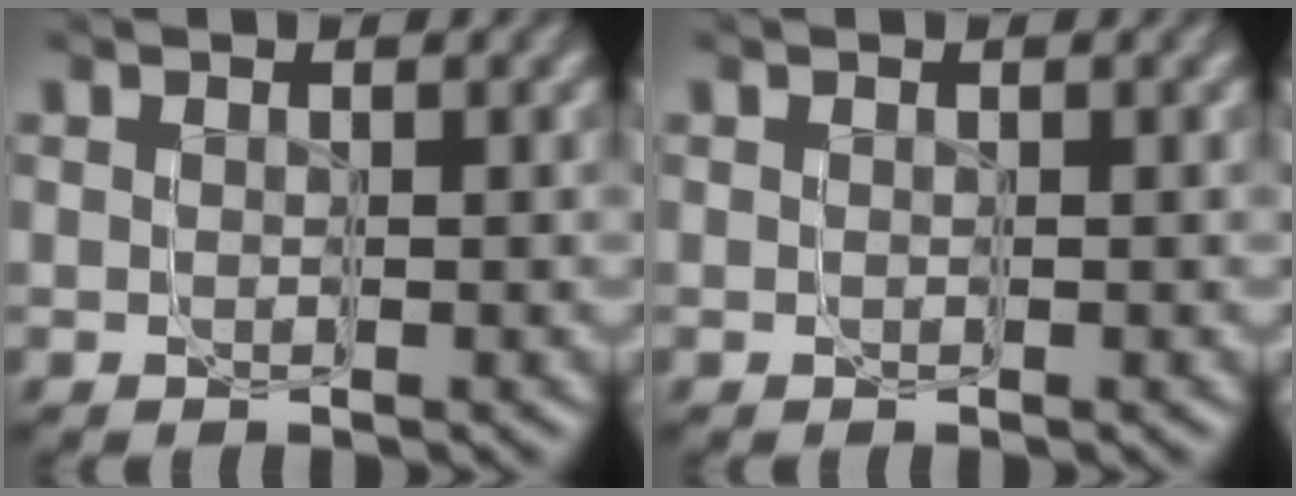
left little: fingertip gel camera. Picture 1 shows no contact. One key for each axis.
{"total": 0.0}